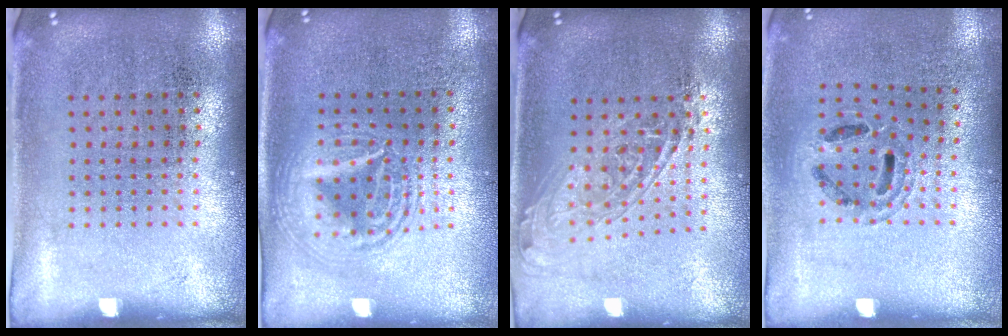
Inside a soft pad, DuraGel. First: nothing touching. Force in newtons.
{"total": 2.6, "press": 2.5, "slide": 0.3}
{"total": 1.7, "press": 1.4, "slide": 1.0}
{"total": 0.9, "press": 0.9, "slide": 0.2}